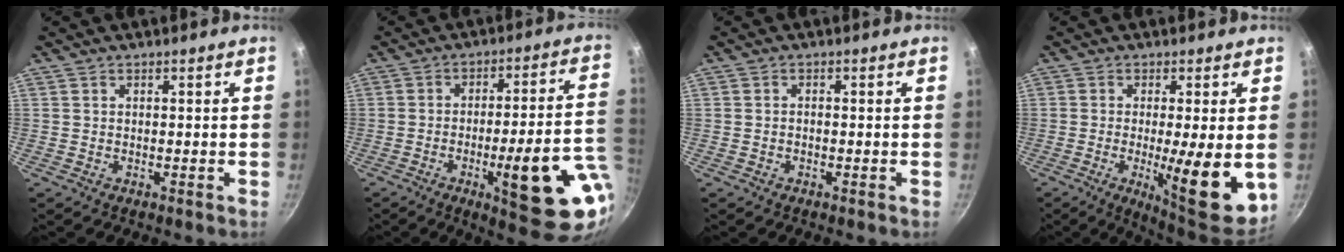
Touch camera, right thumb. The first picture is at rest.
{"total": 19.5, "force": [-6.1, 4.4, 18.0], "torque": [-0.217, 0.021, -0.077]}
{"total": 0.9, "force": [-0.4, 0.5, 0.5], "torque": [-0.015, 0.007, -0.009]}
{"total": 13.5, "force": [-1.8, 2.8, 13.1], "torque": [-0.182, -0.013, -0.020]}